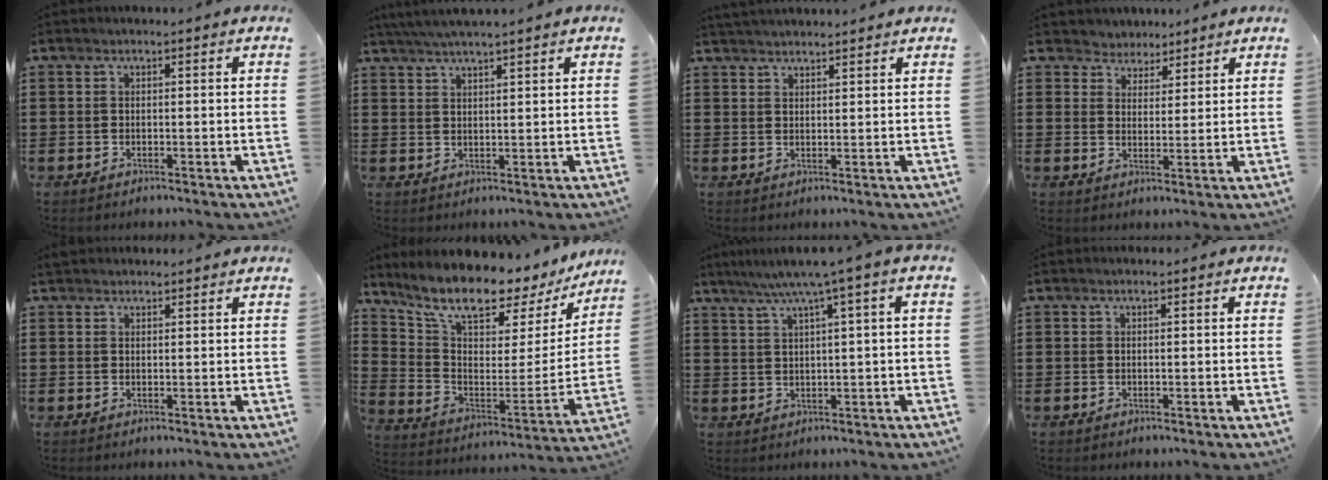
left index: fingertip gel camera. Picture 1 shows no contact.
{"total": 3.1, "force": [2.8, -0.3, 1.2], "torque": [-0.031, -0.002, 0.052]}
{"total": 2.0, "force": [2.0, -0.1, 0.0], "torque": [-0.004, 0.000, 0.040]}
{"total": 3.7, "force": [3.1, 2.1, -0.5], "torque": [-0.012, -0.003, 0.056]}
{"total": 1.3, "force": [1.3, 0.4, 0.1], "torque": [-0.005, 0.002, 0.024]}
{"total": 10.3, "force": [8.5, 2.4, 5.2], "torque": [-0.117, -0.071, 0.141]}
{"total": 4.2, "force": [1.9, -0.6, 3.8], "torque": [-0.078, -0.006, 0.027]}
{"total": 0.0}